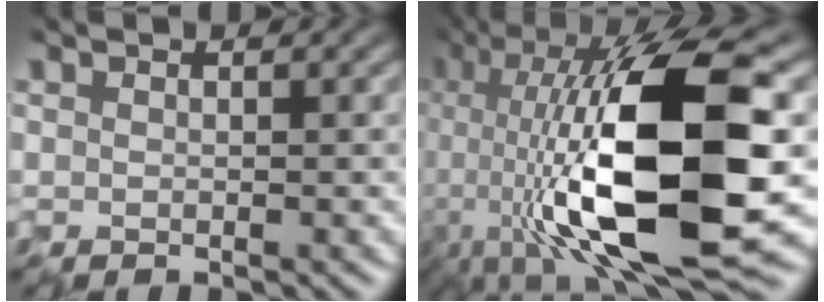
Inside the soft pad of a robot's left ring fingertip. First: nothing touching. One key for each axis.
{"total": 16.1, "fx": -2.4, "fy": 4.6, "fz": 15.2, "tx": -0.255, "ty": 0.006, "tz": -0.049}